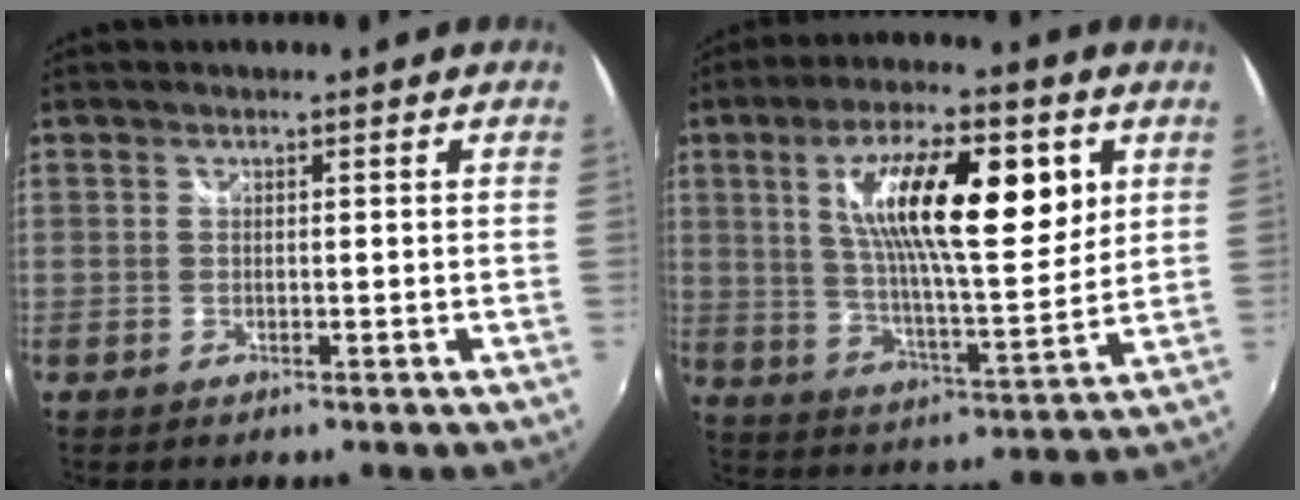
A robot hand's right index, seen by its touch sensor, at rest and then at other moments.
{"total": 19.2, "force": [6.2, 5.8, 17.2], "torque": [-0.294, 0.009, 0.102]}